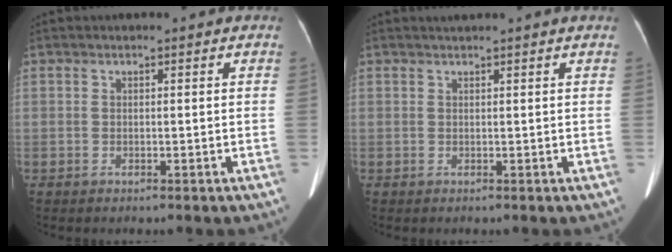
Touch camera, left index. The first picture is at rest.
{"total": 2.8, "force": [2.5, -0.3, 1.2], "torque": [-0.013, 0.008, 0.028]}